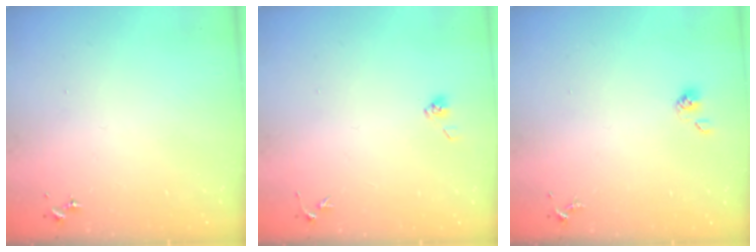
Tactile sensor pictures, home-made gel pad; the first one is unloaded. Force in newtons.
{"total": 4.5, "press": 4.3, "slide": 1.3}
{"total": 4.8, "press": 4.2, "slide": 2.2}